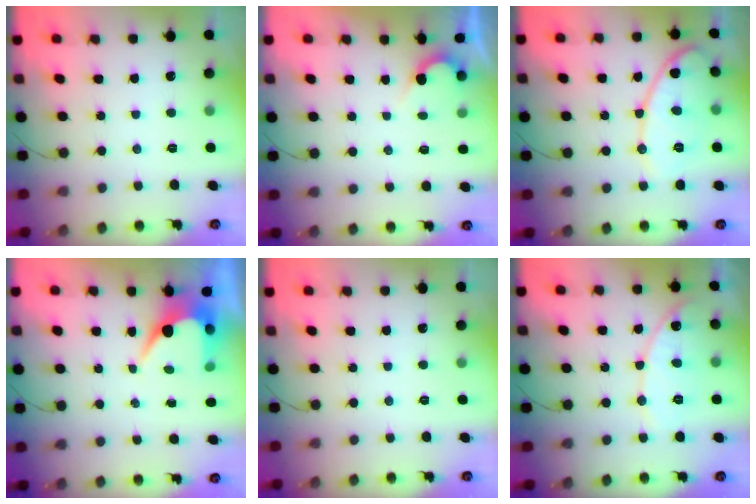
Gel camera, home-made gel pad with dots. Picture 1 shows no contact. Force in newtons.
{"total": 2.1, "press": 2.1, "slide": 0.1}
{"total": 12.2, "press": 12.1, "slide": 0.6}
{"total": 6.7, "press": 6.7, "slide": 0.3}
{"total": 0.0}
{"total": 10.6, "press": 10.6, "slide": 0.9}